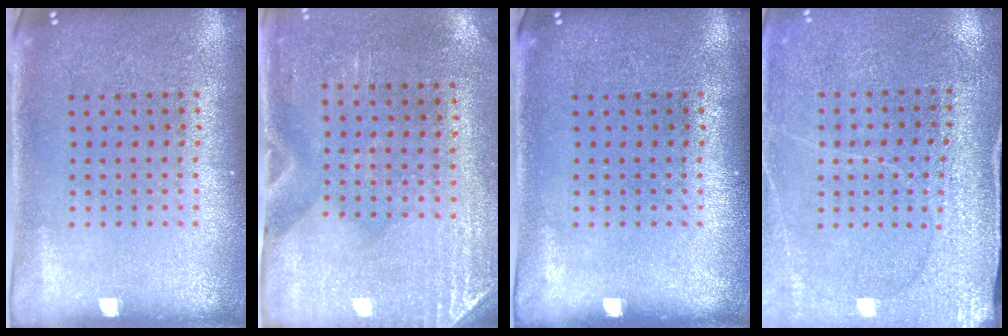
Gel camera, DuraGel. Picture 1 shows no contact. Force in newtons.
{"total": 2.9, "press": 2.5, "slide": 1.4}
{"total": 0.0}
{"total": 3.0, "press": 3.0, "slide": 0.1}